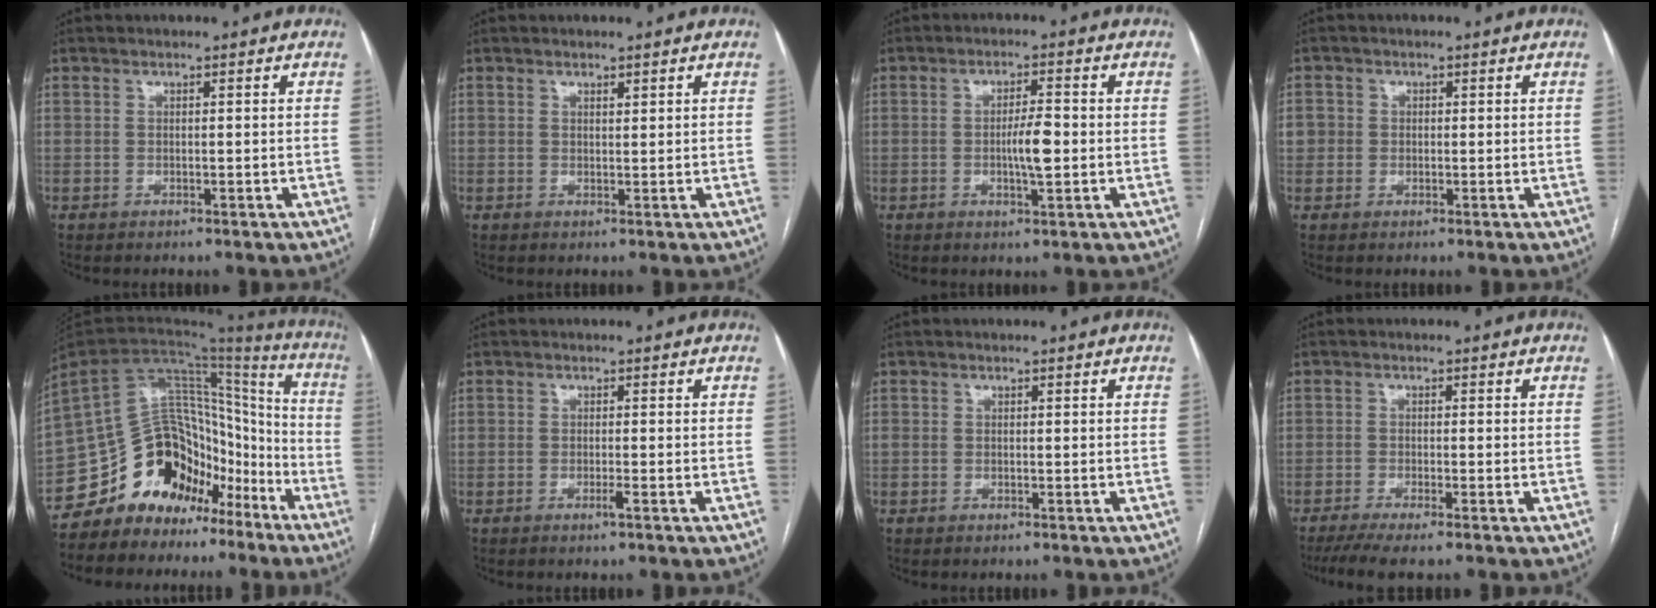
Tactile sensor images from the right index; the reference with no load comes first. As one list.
[{"total": 0.7, "force": [0.6, 0.2, 0.4], "torque": [-0.010, -0.003, 0.010]}, {"total": 4.6, "force": [-0.5, 0.8, 4.5], "torque": [-0.080, -0.001, -0.007]}, {"total": 3.1, "force": [0.1, 3.1, 0.7], "torque": [-0.009, 0.013, 0.004]}, {"total": 17.0, "force": [-11.4, 10.5, 7.1], "torque": [-0.117, 0.085, -0.189]}, {"total": 1.1, "force": [-0.6, -0.1, 0.9], "torque": [-0.018, -0.001, -0.012]}, {"total": 0.0}, {"total": 5.7, "force": [-4.3, 0.0, 3.7], "torque": [-0.059, -0.012, -0.073]}]